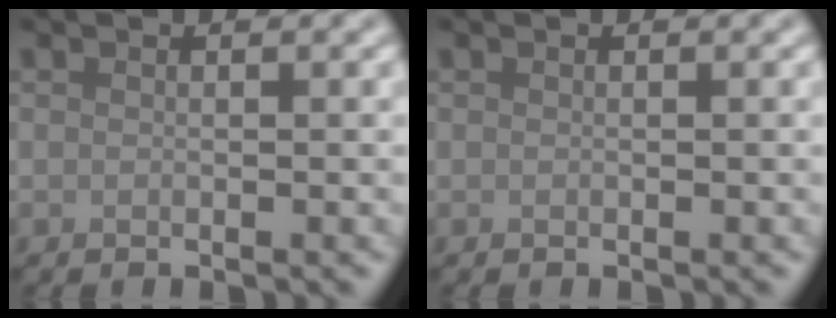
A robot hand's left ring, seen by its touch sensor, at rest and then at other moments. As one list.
[{"total": 0.0}]